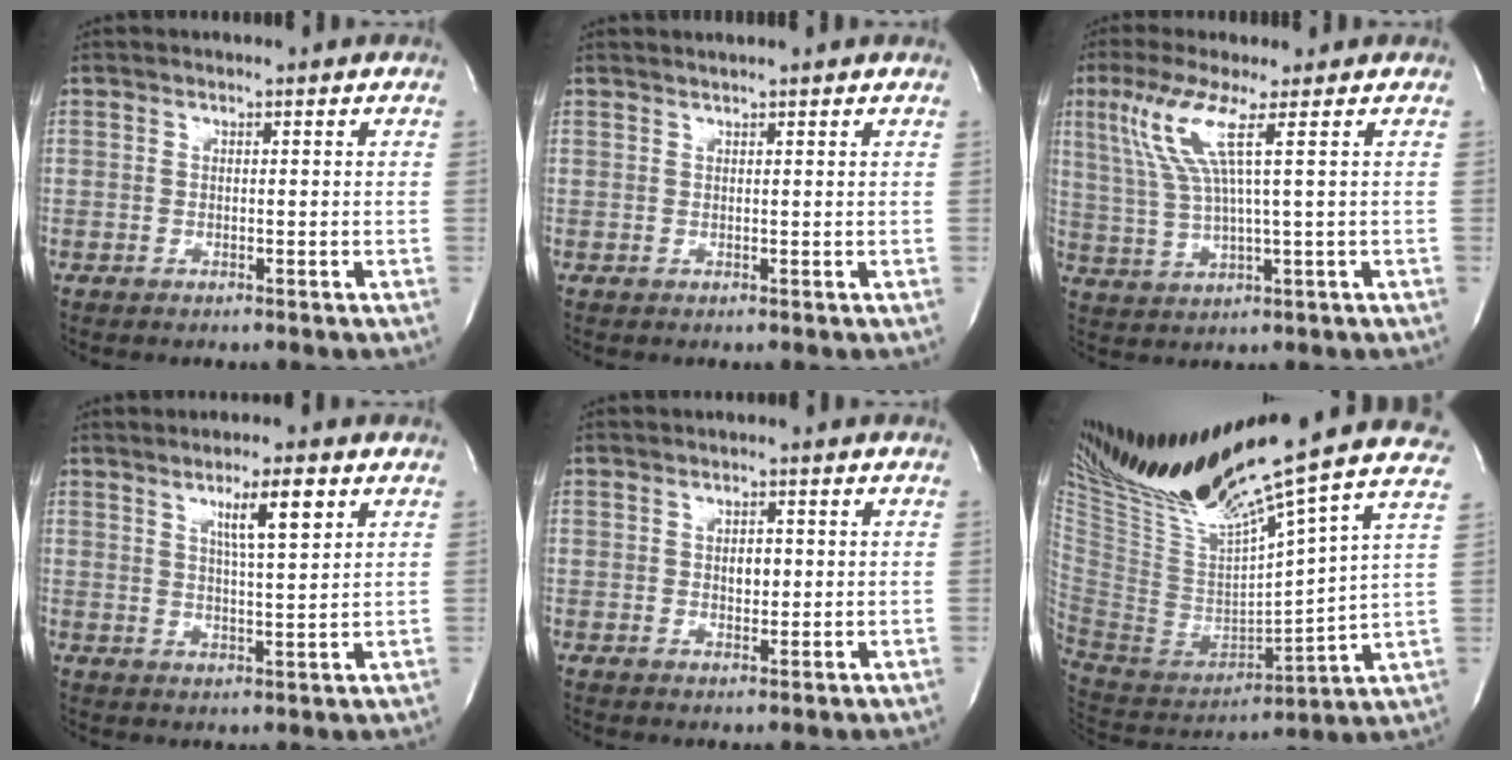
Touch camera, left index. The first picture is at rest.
{"total": 1.3, "force": [1.2, -0.5, 0.4], "torque": [-0.011, 0.006, 0.021]}
{"total": 7.3, "force": [2.9, -0.7, 6.7], "torque": [-0.153, -0.002, 0.064]}
{"total": 6.0, "force": [2.9, 0.2, 5.3], "torque": [-0.088, -0.006, 0.047]}
{"total": 2.1, "force": [0.0, 1.2, 1.7], "torque": [-0.027, -0.005, 0.001]}
{"total": 31.1, "force": [25.9, -0.3, 17.4], "torque": [-0.303, -0.061, 0.410]}